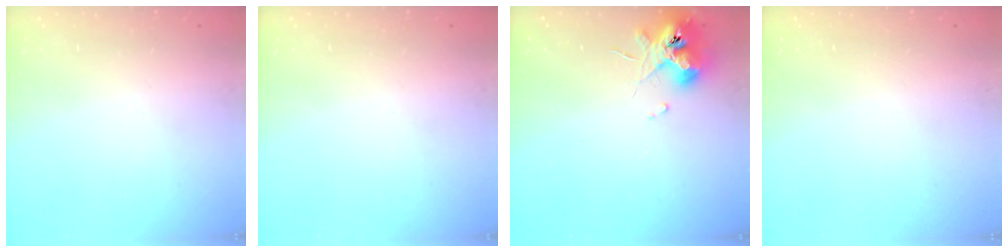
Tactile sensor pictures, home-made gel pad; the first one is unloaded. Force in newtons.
{"total": 0.0}
{"total": 11.0, "press": 11.0, "slide": 0.7}
{"total": 0.0}